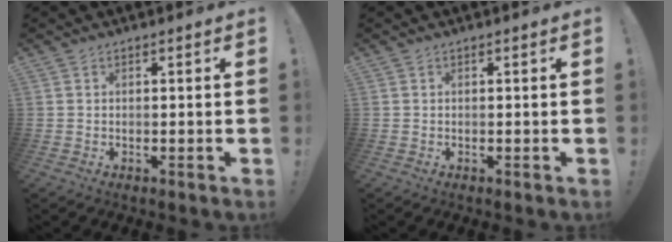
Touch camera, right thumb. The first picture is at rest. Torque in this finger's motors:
{"motor_torque": [-0.01, 0.01, -0.08, 0.09, 0.04]}